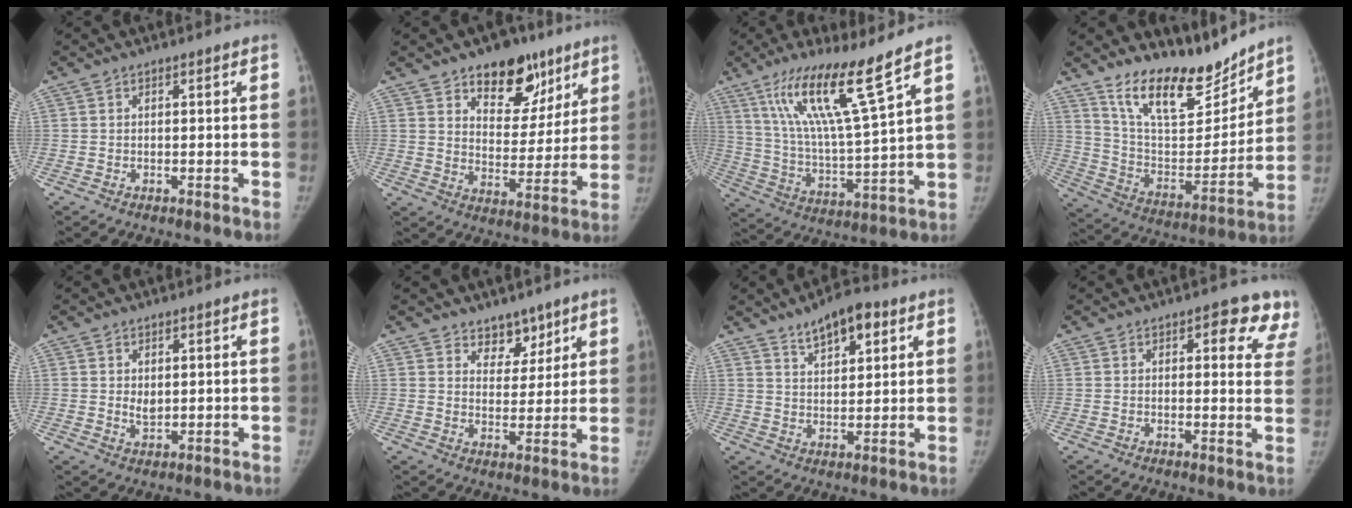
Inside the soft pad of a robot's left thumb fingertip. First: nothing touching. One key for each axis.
{"total": 14.8, "fx": 9.2, "fy": 8.6, "fz": 7.6, "tx": -0.048, "ty": -0.047, "tz": 0.140}
{"total": 16.4, "fx": 10.5, "fy": 0.6, "fz": 12.5, "tx": -0.220, "ty": -0.058, "tz": 0.198}
{"total": 18.0, "fx": 14.9, "fy": 6.2, "fz": 8.0, "tx": -0.079, "ty": -0.101, "tz": 0.261}
{"total": 2.4, "fx": 0.6, "fy": 1.7, "fz": 1.6, "tx": -0.016, "ty": -0.008, "tz": 0.015}
{"total": 5.8, "fx": 4.4, "fy": 3.5, "fz": 1.4, "tx": 0.016, "ty": -0.031, "tz": 0.071}
{"total": 8.9, "fx": 5.3, "fy": 3.9, "fz": 5.9, "tx": -0.069, "ty": -0.022, "tz": 0.085}
{"total": 10.1, "fx": 6.1, "fy": 4.5, "fz": 6.6, "tx": -0.028, "ty": -0.025, "tz": 0.054}